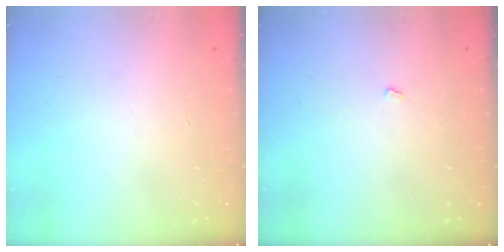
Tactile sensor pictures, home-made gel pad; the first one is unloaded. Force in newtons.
{"total": 1.8, "press": 1.8, "slide": 0.4}